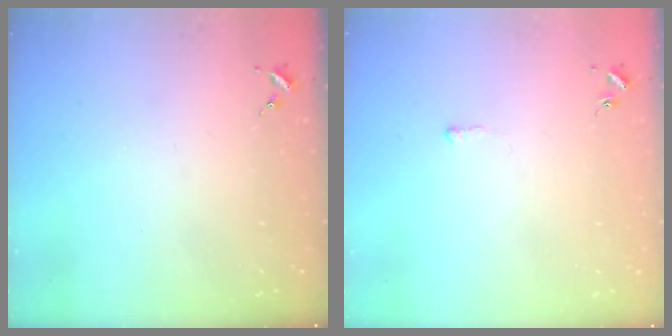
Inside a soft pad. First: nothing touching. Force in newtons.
{"total": 2.7, "press": 2.7, "slide": 0.5}